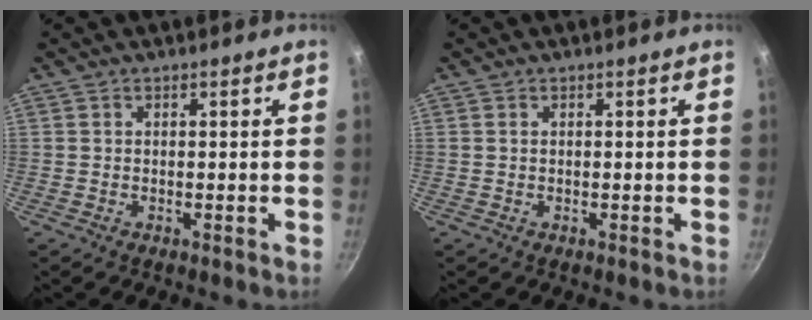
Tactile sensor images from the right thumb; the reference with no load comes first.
{"total": 0.0}